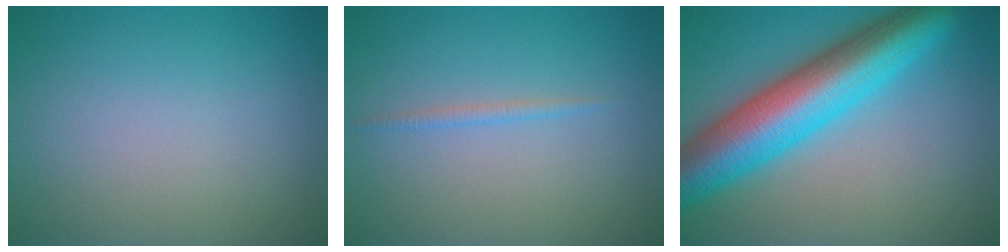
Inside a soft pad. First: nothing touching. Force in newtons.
{"total": 0.8, "press": 0.8, "slide": 0.0}
{"total": 10.7, "press": 10.7, "slide": 0.1}